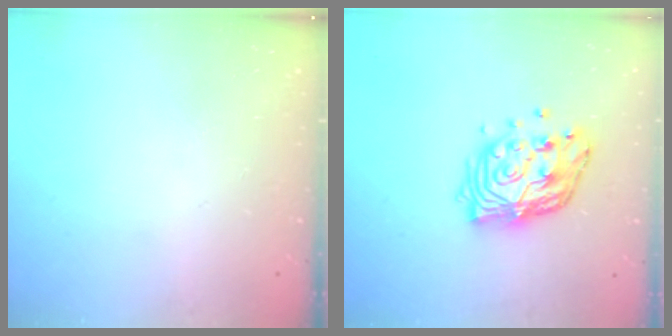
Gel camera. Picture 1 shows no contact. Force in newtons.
{"total": 14.3, "press": 14.2, "slide": 1.2}